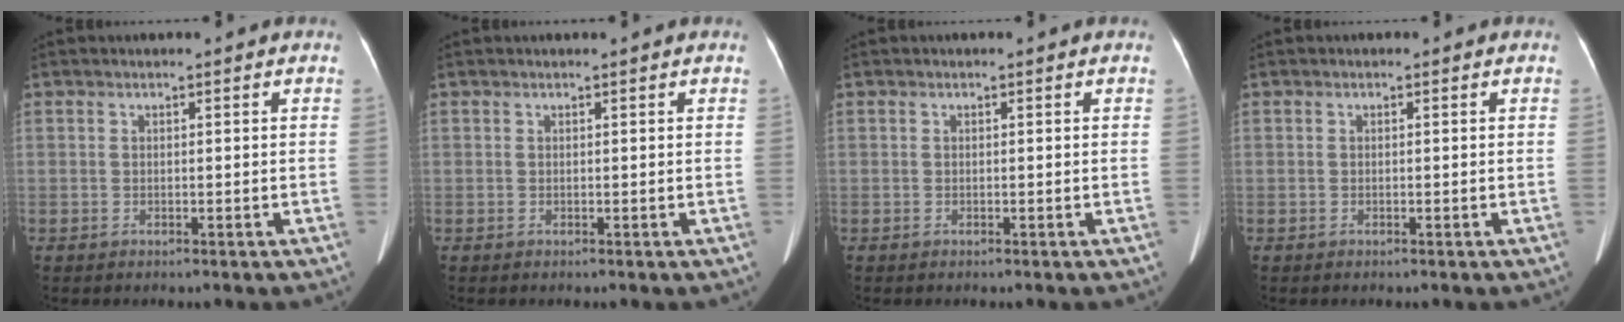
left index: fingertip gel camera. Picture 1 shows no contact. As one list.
[{"total": 0.6, "force": [0.5, -0.1, 0.3], "torque": [-0.006, 0.003, 0.013]}, {"total": 0.0}, {"total": 0.0}]